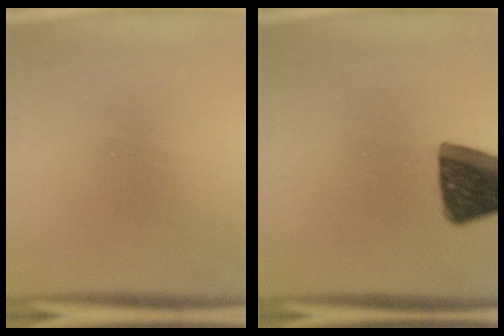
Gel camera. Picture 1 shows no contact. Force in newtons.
{"total": 12.8}